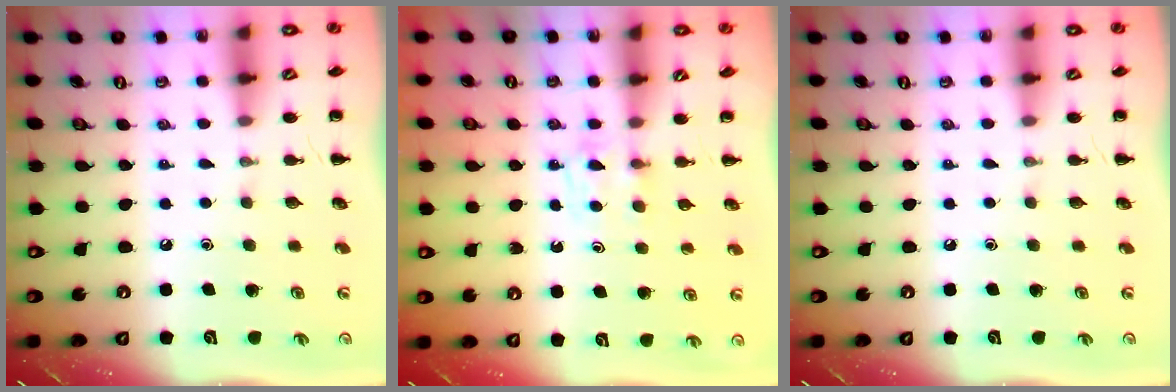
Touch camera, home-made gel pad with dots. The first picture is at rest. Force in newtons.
{"total": 4.7, "press": 4.4, "slide": 1.6}
{"total": 0.0}